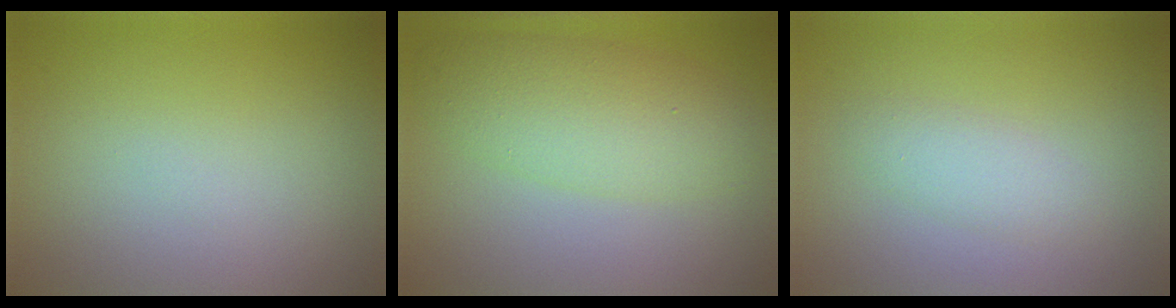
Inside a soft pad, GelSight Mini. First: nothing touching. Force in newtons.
{"total": 4.9, "press": 4.9, "slide": 0.1}
{"total": 1.9, "press": 1.9, "slide": 0.1}